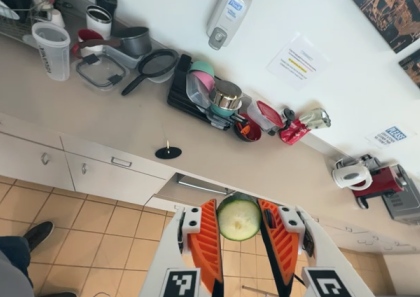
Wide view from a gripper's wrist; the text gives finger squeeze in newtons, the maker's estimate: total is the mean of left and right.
{"total": 10.3, "left": 10.5, "right": 10.0}